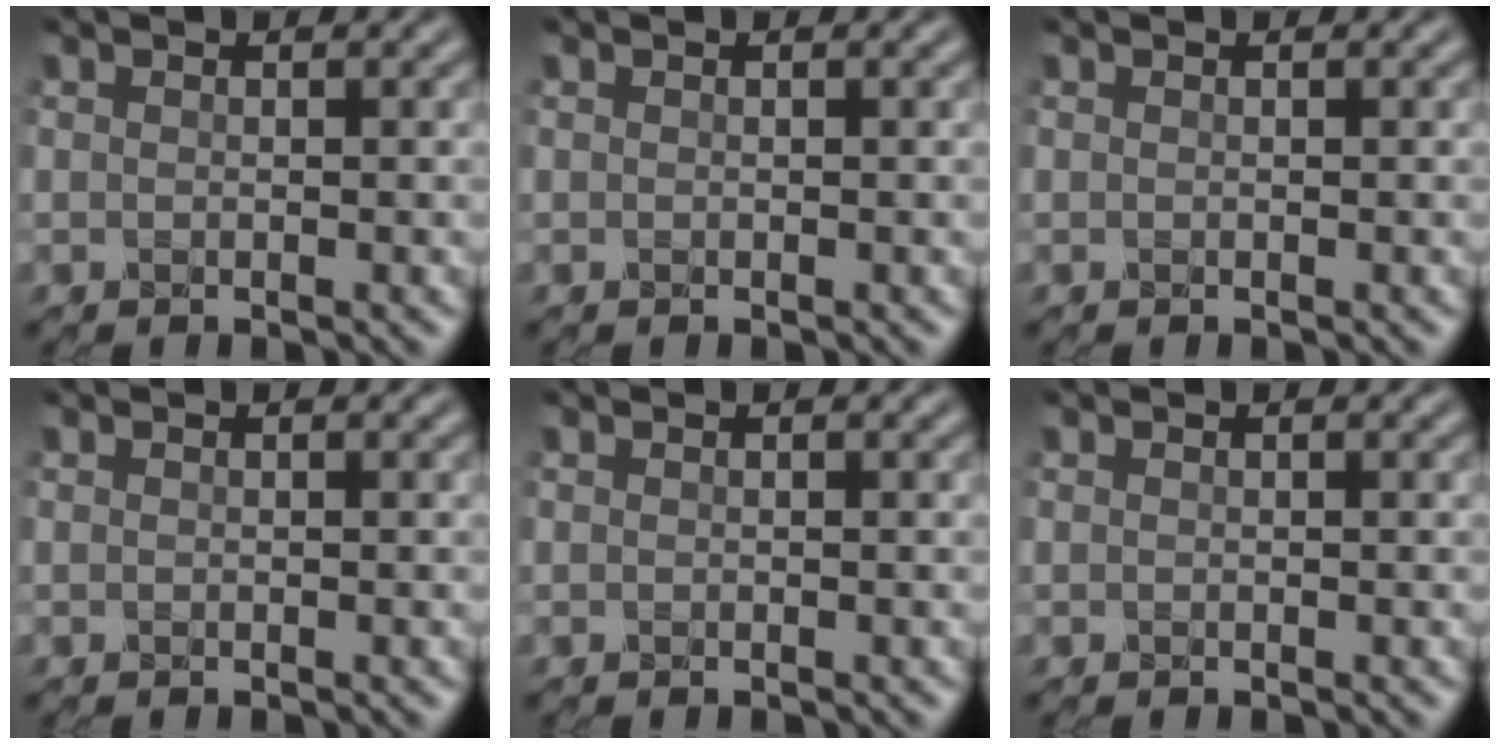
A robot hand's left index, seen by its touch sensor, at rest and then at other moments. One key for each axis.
{"total": 0.0}
{"total": 0.0}
{"total": 0.0}
{"total": 0.0}
{"total": 0.0}